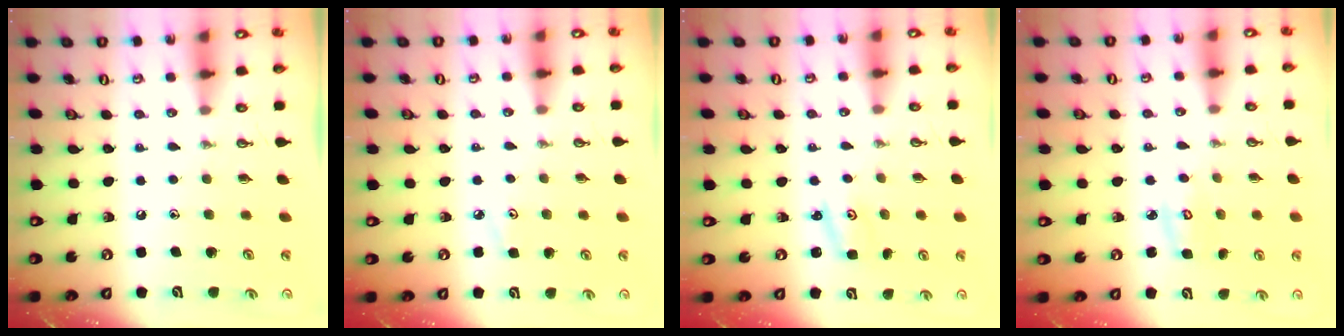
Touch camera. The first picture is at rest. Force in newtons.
{"total": 2.9, "press": 2.9, "slide": 0.3}
{"total": 2.2, "press": 2.2, "slide": 0.3}
{"total": 2.9, "press": 2.9, "slide": 0.1}